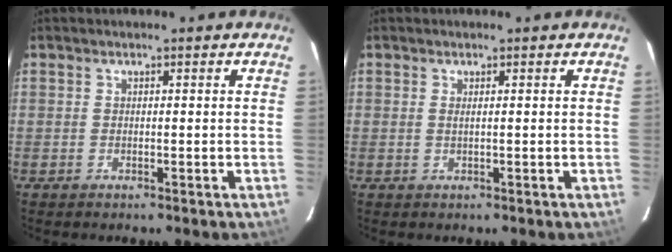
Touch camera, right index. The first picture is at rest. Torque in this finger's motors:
{"motor_torque": [-0.01, 0.09, -0.02, 0.00]}